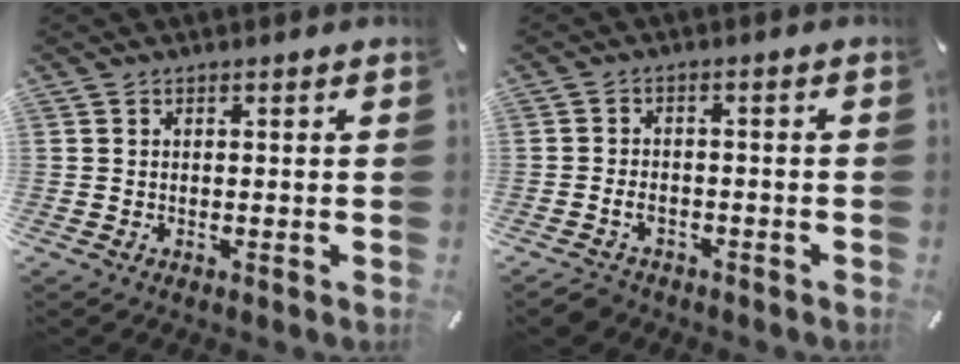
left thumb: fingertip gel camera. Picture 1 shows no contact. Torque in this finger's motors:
{"motor_torque": [-0.23, 1.37, 0.37, 0.37, 0.10]}